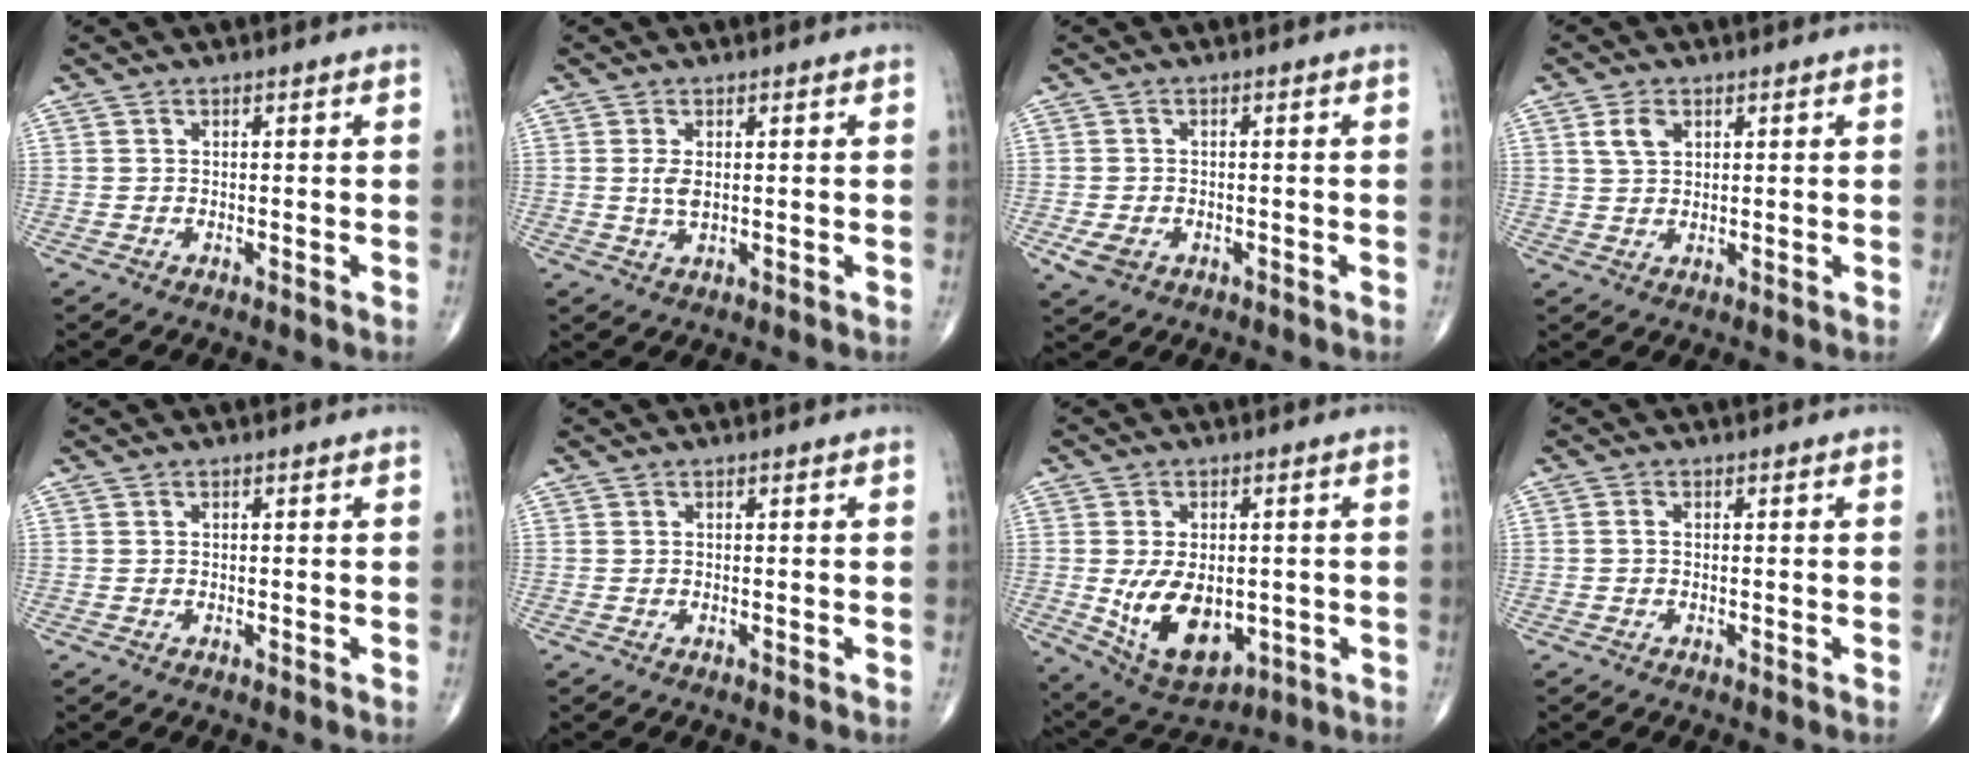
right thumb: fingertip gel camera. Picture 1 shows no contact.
{"total": 2.8, "force": [0.4, 1.3, 2.4], "torque": [-0.050, -0.005, 0.010]}
{"total": 3.4, "force": [-1.2, 2.5, 1.9], "torque": [-0.036, 0.000, -0.015]}
{"total": 3.7, "force": [1.6, 2.4, 2.4], "torque": [-0.040, -0.002, 0.034]}
{"total": 0.0}
{"total": 0.0}
{"total": 13.1, "force": [-1.9, 8.0, 10.2], "torque": [-0.148, -0.008, -0.006]}
{"total": 0.8, "force": [-0.1, 0.5, 0.6], "torque": [-0.010, 0.001, -0.006]}